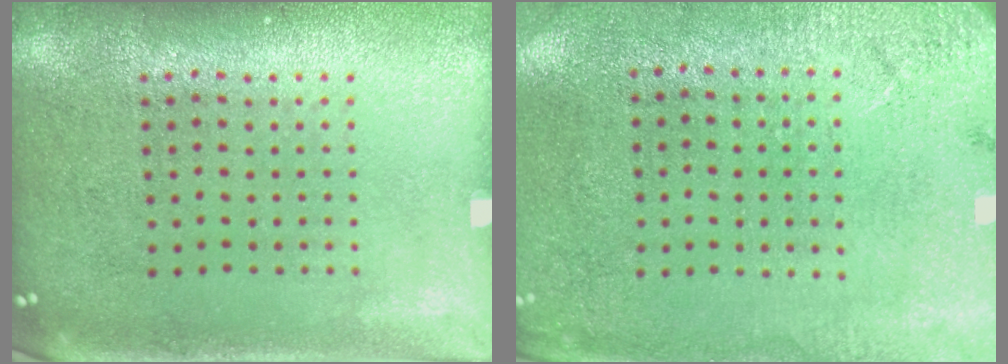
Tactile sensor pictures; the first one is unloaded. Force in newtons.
{"total": 2.6, "press": 2.2, "slide": 1.3}